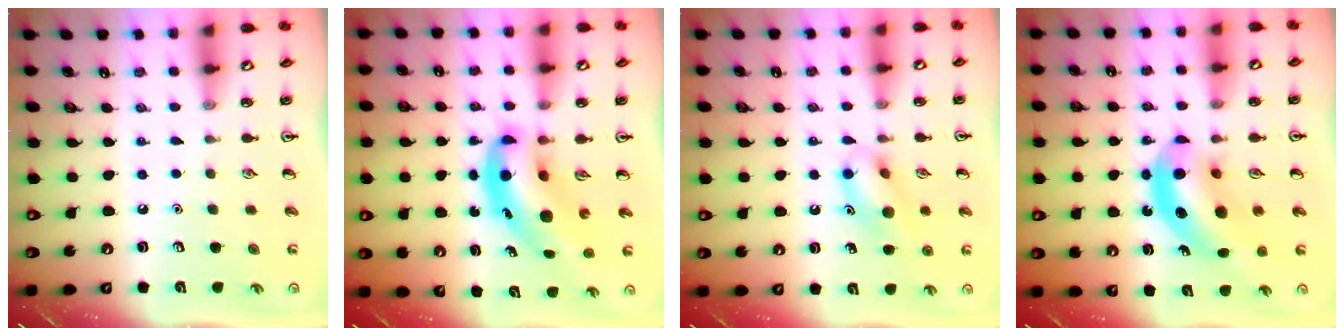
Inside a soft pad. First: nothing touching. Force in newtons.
{"total": 10.0, "press": 9.6, "slide": 2.9}
{"total": 12.0, "press": 11.9, "slide": 0.7}
{"total": 11.3, "press": 10.7, "slide": 3.5}